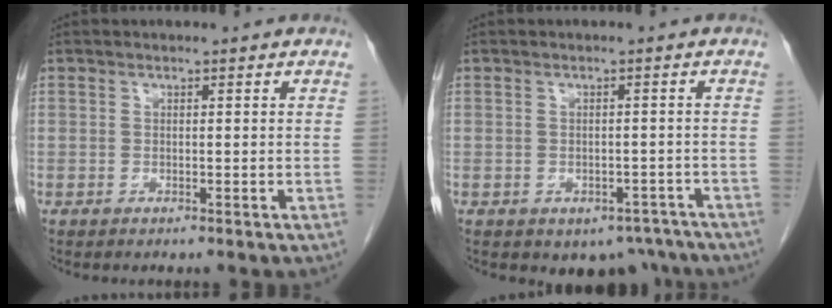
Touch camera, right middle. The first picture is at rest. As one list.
[{"total": 5.8, "force": [-4.2, 3.6, 1.5], "torque": [0.002, 0.013, -0.052]}]